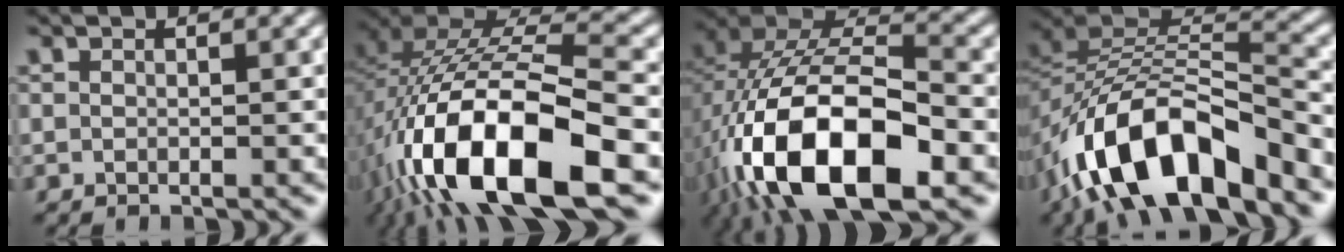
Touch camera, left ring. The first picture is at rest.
{"total": 16.3, "force": [-7.2, 6.5, 13.1], "torque": [-0.260, -0.011, -0.124]}
{"total": 16.5, "force": [-6.6, 8.1, 12.7], "torque": [-0.239, -0.007, -0.124]}
{"total": 12.3, "force": [-7.1, 5.5, 8.5], "torque": [-0.149, 0.002, -0.135]}